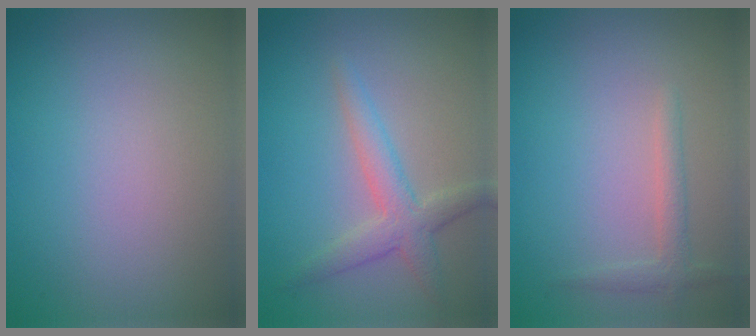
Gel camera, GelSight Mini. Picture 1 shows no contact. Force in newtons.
{"total": 3.2, "press": 3.2, "slide": 0.1}
{"total": 1.5, "press": 1.5, "slide": 0.1}